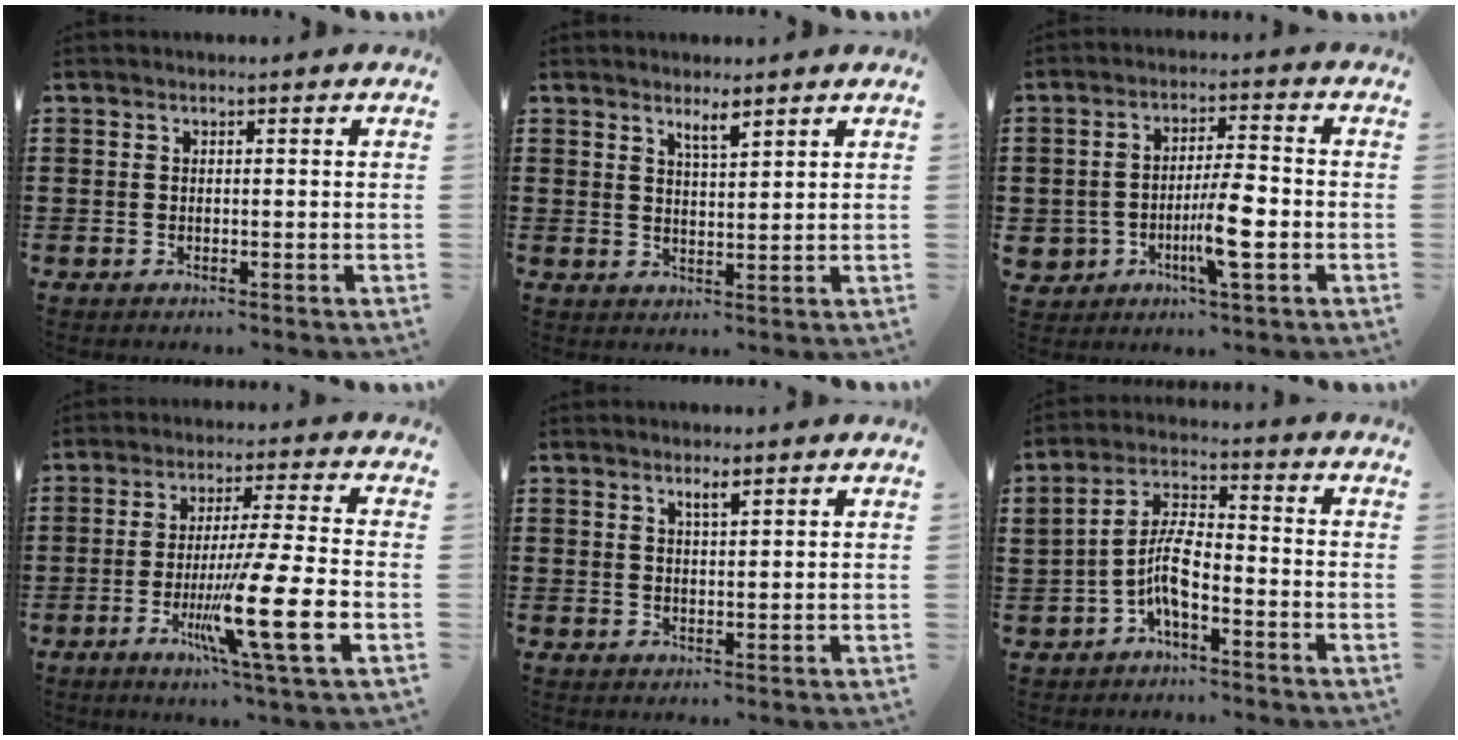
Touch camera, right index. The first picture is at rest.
{"total": 2.8, "force": [2.2, 0.4, 1.6], "torque": [-0.027, -0.001, 0.037]}
{"total": 7.7, "force": [-2.3, 2.5, 6.9], "torque": [-0.136, -0.006, -0.041]}
{"total": 13.5, "force": [-4.2, 0.5, 12.8], "torque": [-0.237, -0.014, -0.075]}
{"total": 1.7, "force": [1.2, 0.3, 1.2], "torque": [-0.016, -0.001, 0.018]}
{"total": 6.2, "force": [-2.7, 2.0, 5.2], "torque": [-0.114, 0.004, -0.056]}